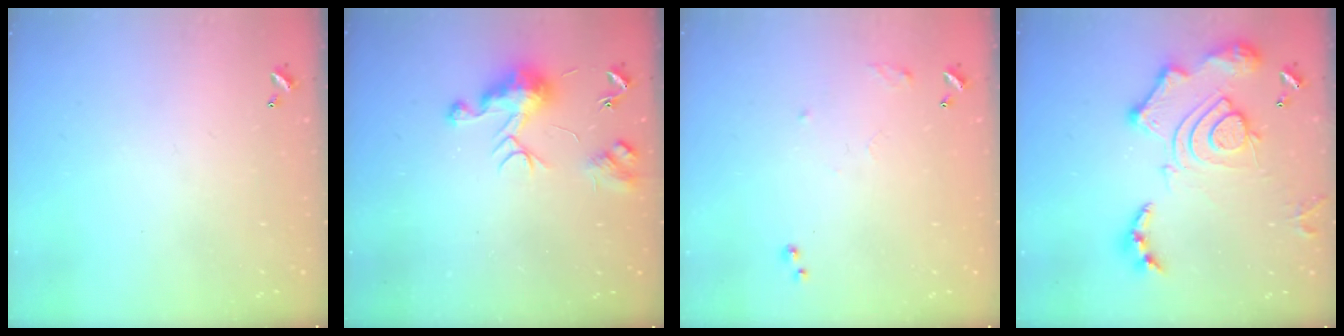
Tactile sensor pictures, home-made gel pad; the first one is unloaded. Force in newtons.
{"total": 9.0, "press": 9.0, "slide": 0.5}
{"total": 7.8, "press": 7.7, "slide": 0.9}
{"total": 19.7, "press": 19.6, "slide": 1.8}